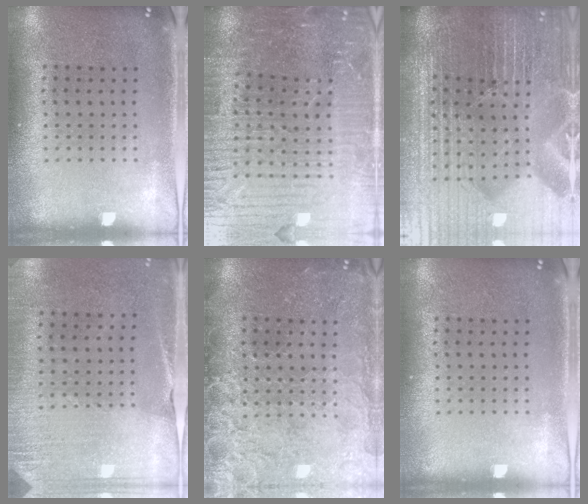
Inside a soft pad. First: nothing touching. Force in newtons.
{"total": 5.6, "press": 5.1, "slide": 2.2}
{"total": 7.2, "press": 6.3, "slide": 3.5}
{"total": 2.6, "press": 2.5, "slide": 0.8}
{"total": 3.7, "press": 3.4, "slide": 1.5}
{"total": 0.0}